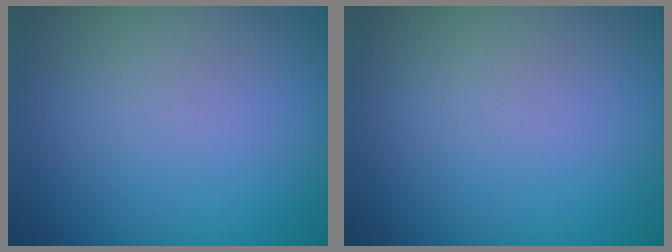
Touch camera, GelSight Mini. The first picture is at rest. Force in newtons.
{"total": 0.0}